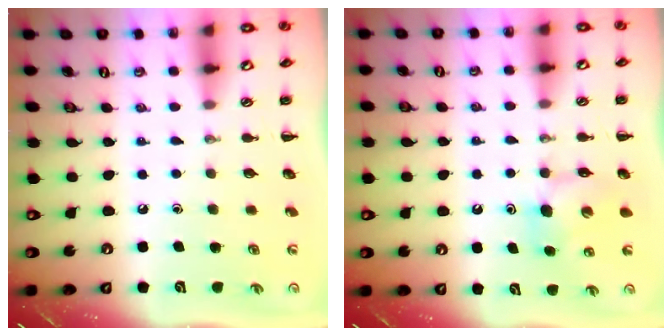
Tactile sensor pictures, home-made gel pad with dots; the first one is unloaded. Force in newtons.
{"total": 6.2, "press": 6.2, "slide": 0.8}